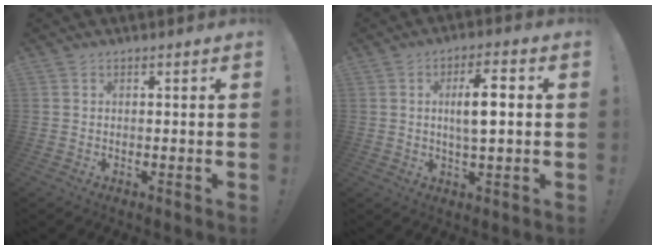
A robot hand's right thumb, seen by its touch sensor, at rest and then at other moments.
{"total": 7.8, "force": [1.2, 2.3, 7.3], "torque": [-0.118, -0.001, 0.011]}